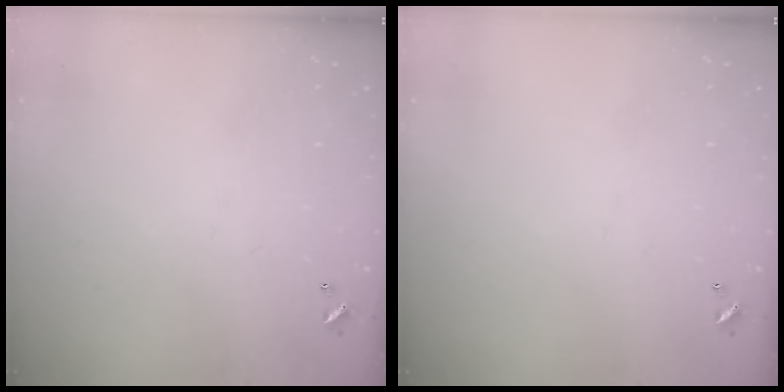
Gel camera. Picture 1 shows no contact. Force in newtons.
{"total": 0.0}